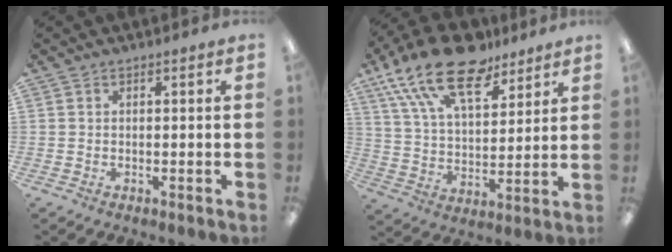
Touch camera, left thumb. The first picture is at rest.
{"total": 19.4, "force": [13.6, 8.6, 10.8], "torque": [-0.195, -0.076, 0.244]}